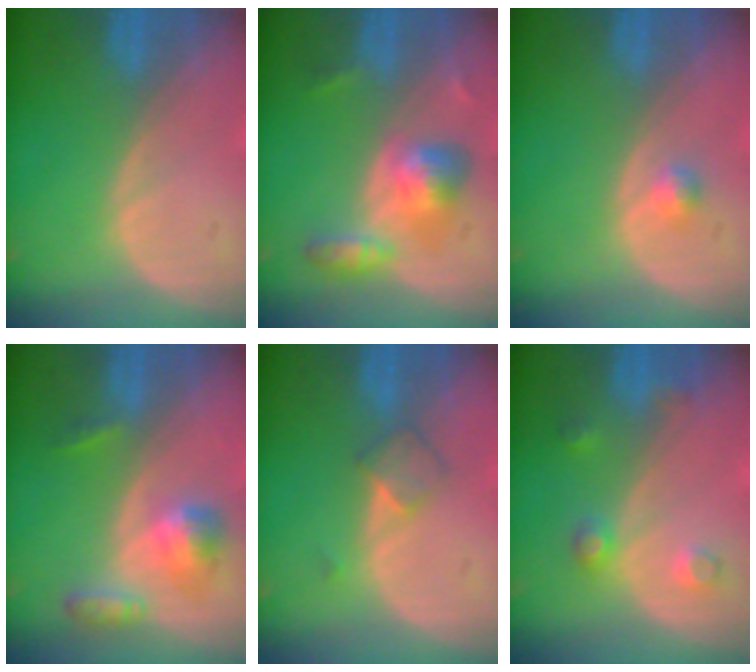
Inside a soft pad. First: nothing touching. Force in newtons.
{"total": 5.7, "press": 5.6, "slide": 1.1}
{"total": 1.7, "press": 1.4, "slide": 0.8}
{"total": 5.6, "press": 5.1, "slide": 2.4}
{"total": 3.0, "press": 2.7, "slide": 1.2}
{"total": 3.6, "press": 3.3, "slide": 1.3}